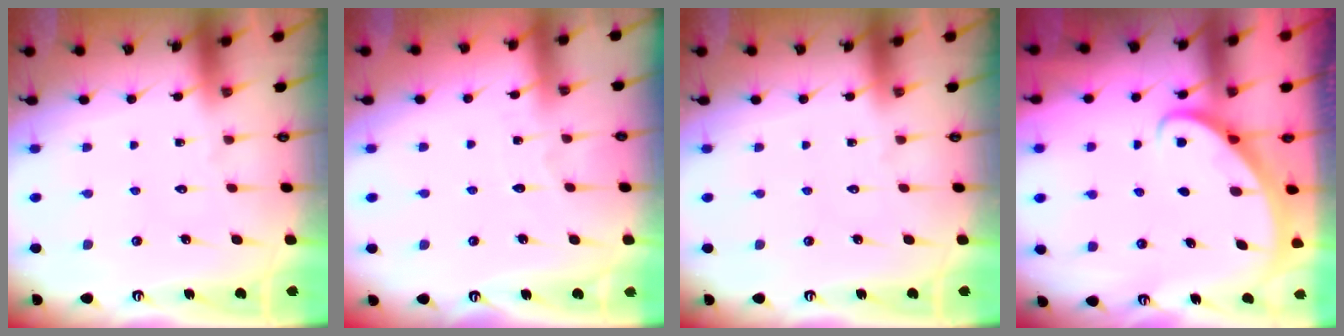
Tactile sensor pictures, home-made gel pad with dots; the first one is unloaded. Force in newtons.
{"total": 2.7, "press": 2.7, "slide": 0.3}
{"total": 0.0}
{"total": 2.8, "press": 2.8, "slide": 0.2}